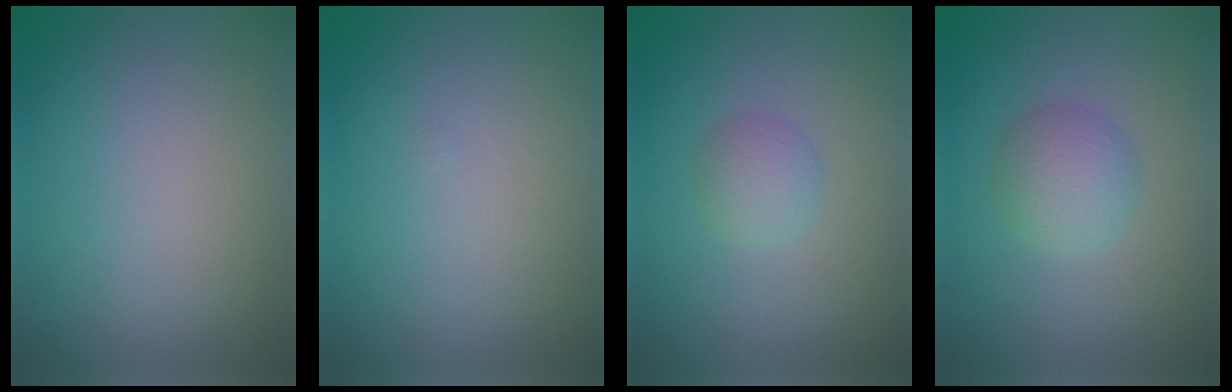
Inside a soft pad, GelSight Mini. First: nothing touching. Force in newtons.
{"total": 0.0}
{"total": 2.2, "press": 2.2, "slide": 0.1}
{"total": 3.4, "press": 3.4, "slide": 0.1}